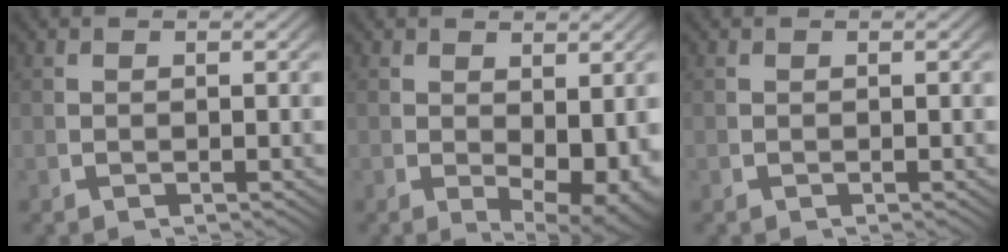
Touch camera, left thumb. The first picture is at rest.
{"total": 4.7, "force": [0.3, 2.4, 4.0], "torque": [-0.067, -0.025, 0.022]}
{"total": 0.0}